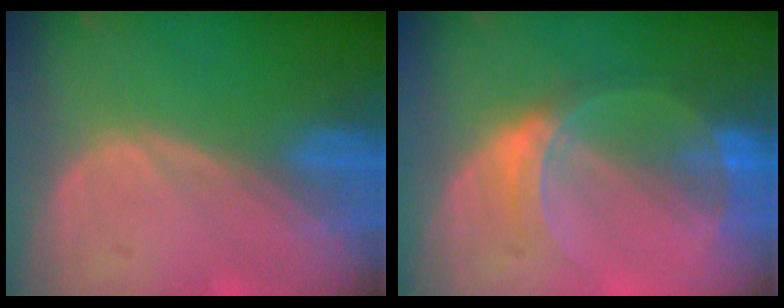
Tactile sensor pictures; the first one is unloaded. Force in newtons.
{"total": 6.8, "press": 6.0, "slide": 3.2}